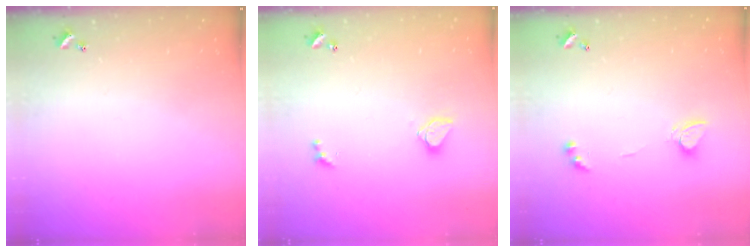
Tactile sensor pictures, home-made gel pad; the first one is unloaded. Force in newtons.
{"total": 1.7, "press": 1.7, "slide": 0.4}
{"total": 4.4, "press": 4.3, "slide": 0.3}